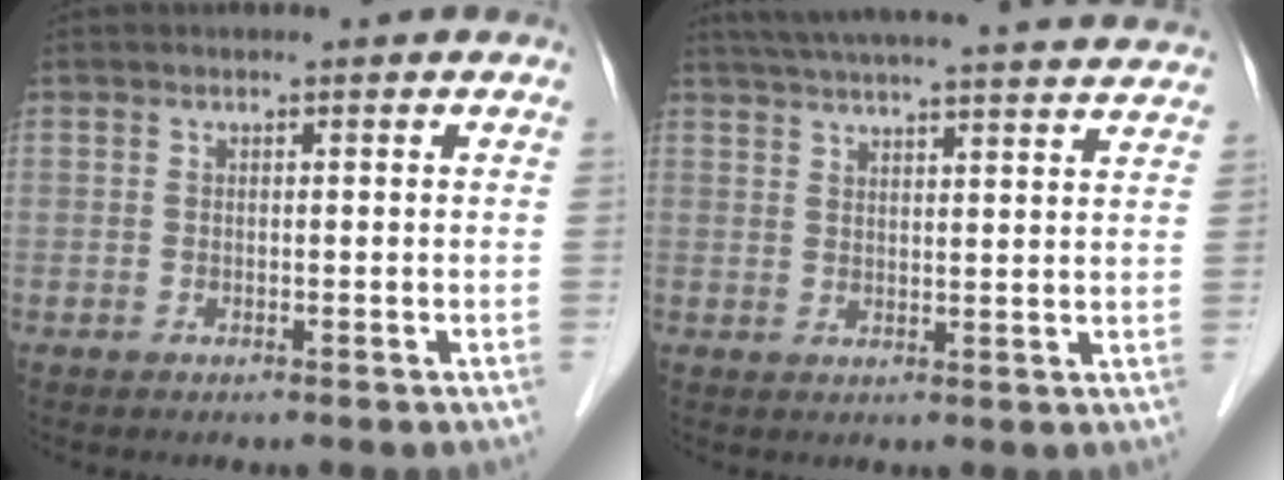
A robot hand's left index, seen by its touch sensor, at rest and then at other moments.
{"total": 24.9, "force": [23.1, 1.0, 9.3], "torque": [-0.152, -0.001, 0.295]}